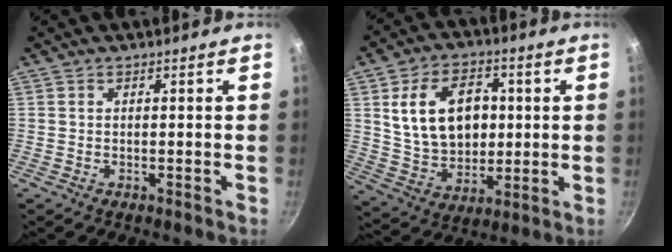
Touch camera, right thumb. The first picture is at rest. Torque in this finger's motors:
{"motor_torque": [-1.05, 1.53, 0.62, 0.18, 0.13]}